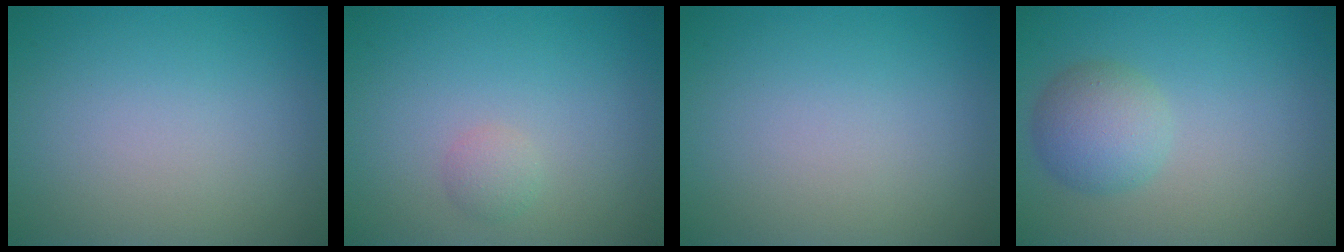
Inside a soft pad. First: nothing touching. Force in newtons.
{"total": 1.1, "press": 1.1, "slide": 0.0}
{"total": 0.0}
{"total": 3.4, "press": 3.4, "slide": 0.1}